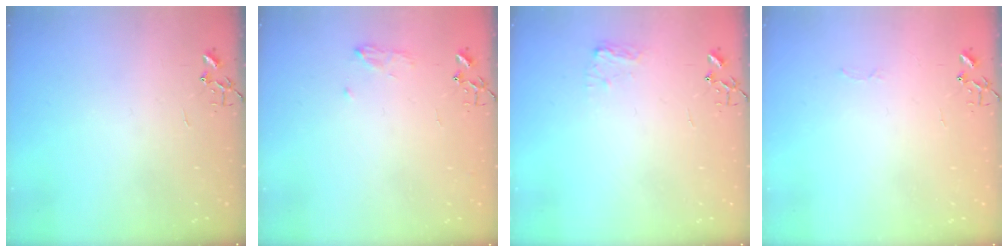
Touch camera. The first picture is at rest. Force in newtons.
{"total": 8.4, "press": 8.4, "slide": 0.9}
{"total": 6.6, "press": 6.6, "slide": 0.2}
{"total": 2.5, "press": 2.5, "slide": 0.4}